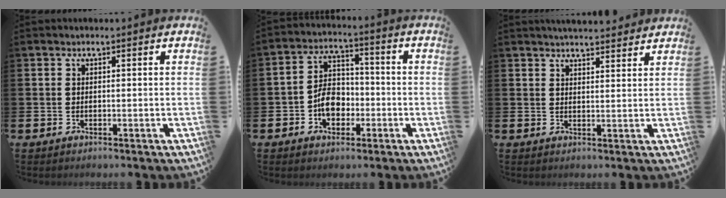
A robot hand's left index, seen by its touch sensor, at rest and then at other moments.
{"total": 6.0, "force": [-1.7, 4.3, 3.8], "torque": [-0.069, 0.015, -0.033]}
{"total": 3.6, "force": [3.5, 0.3, 0.3], "torque": [-0.008, -0.015, 0.064]}